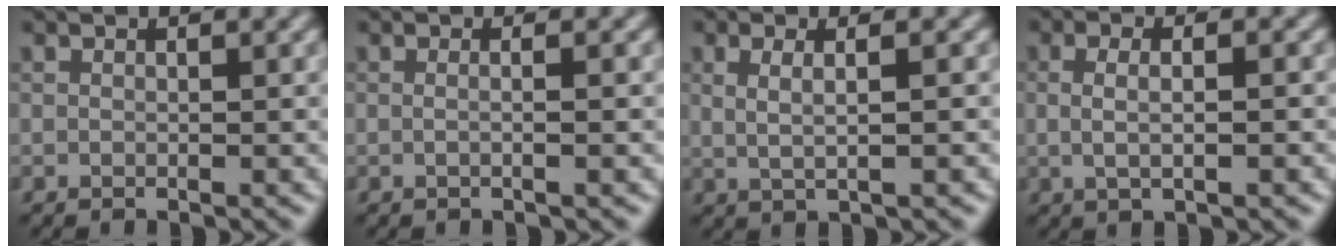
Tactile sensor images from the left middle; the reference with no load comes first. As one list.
[{"total": 2.1, "force": [0.2, 1.0, 1.9], "torque": [0.004, 0.001, -0.017]}, {"total": 3.0, "force": [0.7, 1.3, 2.7], "torque": [-0.029, 0.002, -0.001]}, {"total": 3.5, "force": [0.6, 1.6, 3.1], "torque": [-0.036, 0.008, -0.003]}]